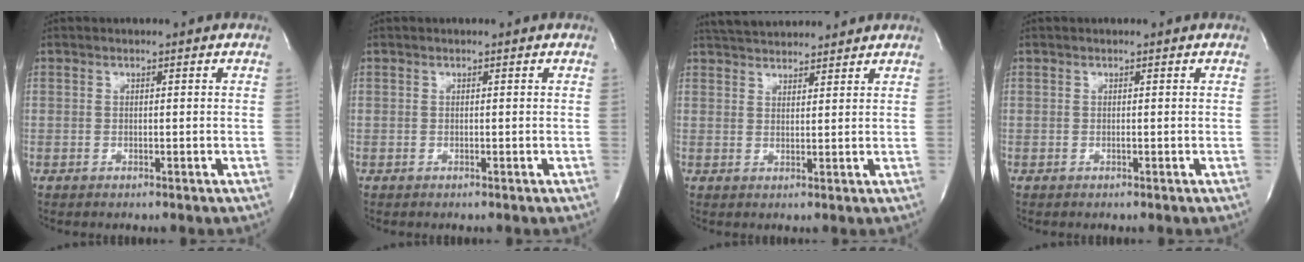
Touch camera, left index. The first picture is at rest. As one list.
[{"total": 0.0}, {"total": 8.6, "force": [8.1, 1.6, 2.5], "torque": [-0.050, 0.026, 0.125]}, {"total": 0.0}]